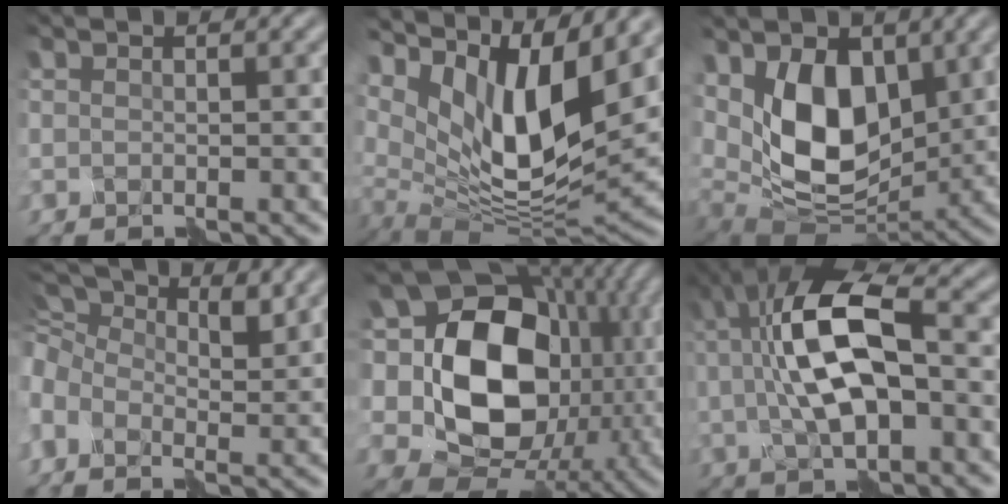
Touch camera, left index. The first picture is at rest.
{"total": 11.1, "force": [5.1, 4.7, 8.7], "torque": [-0.159, -0.010, 0.113]}
{"total": 8.2, "force": [2.1, 5.2, 6.0], "torque": [-0.107, -0.014, 0.043]}
{"total": 7.0, "force": [0.6, 4.9, 4.9], "torque": [-0.128, 0.025, 0.012]}
{"total": 15.8, "force": [0.9, 12.4, 9.8], "torque": [-0.166, 0.009, 0.014]}
{"total": 8.7, "force": [1.1, 3.5, 7.8], "torque": [-0.141, 0.023, 0.017]}